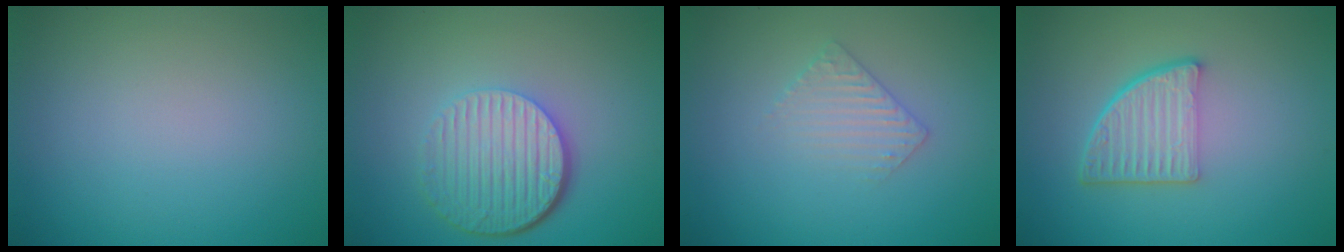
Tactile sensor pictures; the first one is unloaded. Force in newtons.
{"total": 6.0, "press": 4.2, "slide": 4.2}
{"total": 1.9, "press": 1.9, "slide": 0.5}
{"total": 4.8, "press": 3.4, "slide": 3.5}